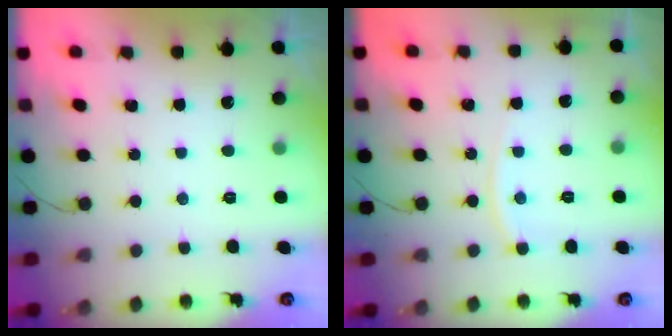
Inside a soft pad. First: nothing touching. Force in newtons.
{"total": 4.7, "press": 4.6, "slide": 0.8}